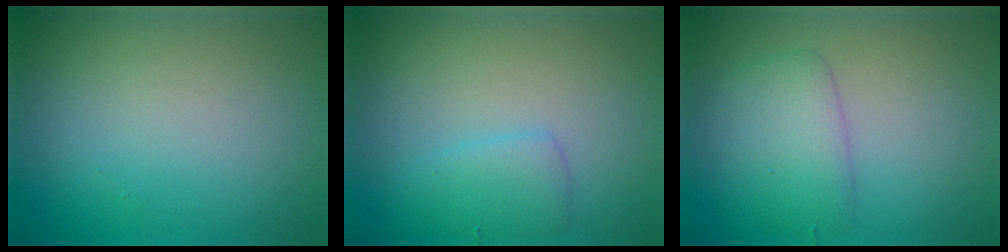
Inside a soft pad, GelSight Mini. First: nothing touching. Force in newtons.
{"total": 2.1, "press": 2.1, "slide": 0.1}
{"total": 3.3, "press": 3.3, "slide": 0.1}